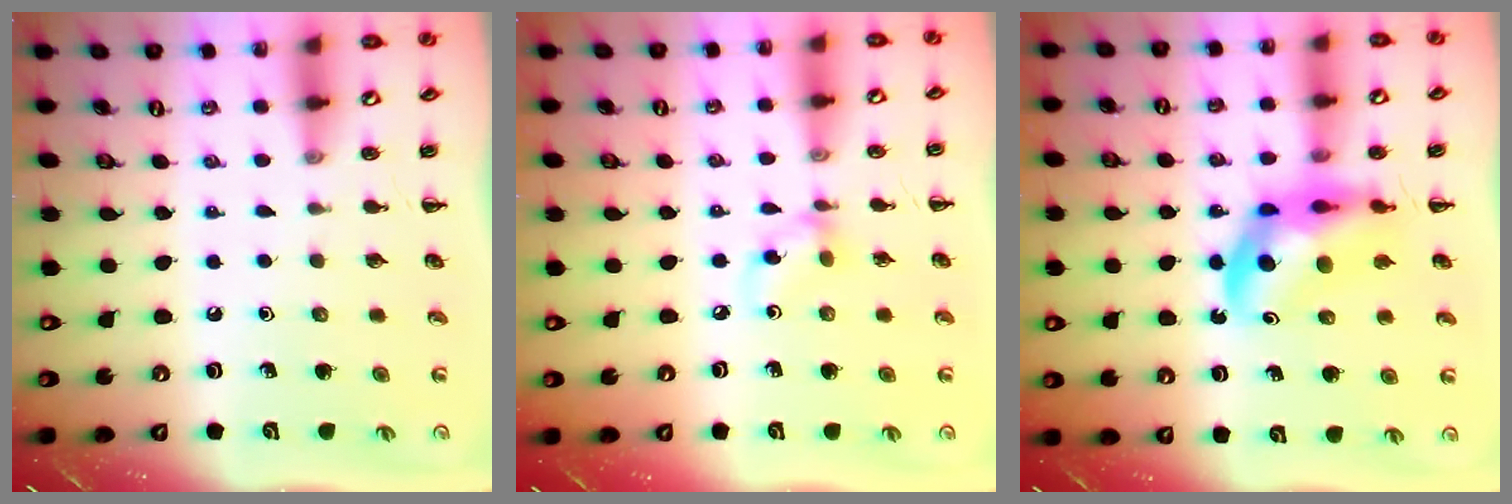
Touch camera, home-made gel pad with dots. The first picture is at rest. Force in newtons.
{"total": 6.1, "press": 6.1, "slide": 0.6}
{"total": 12.1, "press": 11.5, "slide": 3.6}